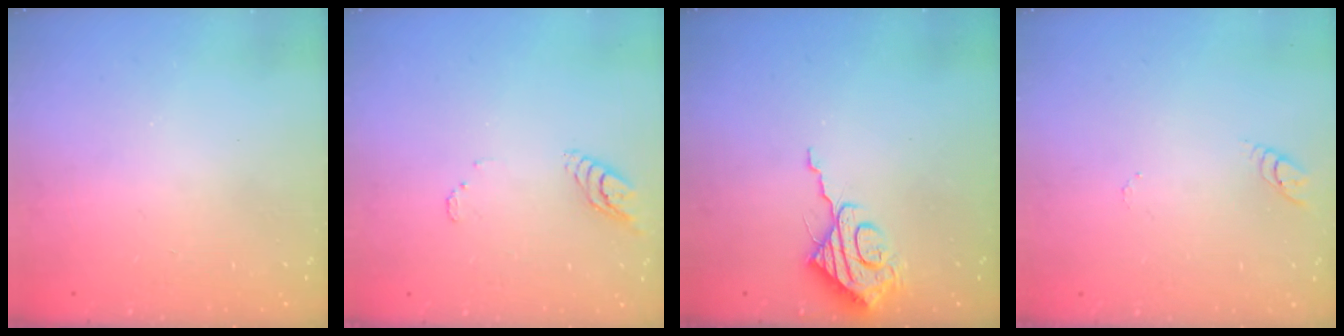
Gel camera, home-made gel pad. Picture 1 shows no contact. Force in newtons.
{"total": 5.8, "press": 5.8, "slide": 0.3}
{"total": 9.6, "press": 9.6, "slide": 0.6}
{"total": 2.9, "press": 2.9, "slide": 0.2}